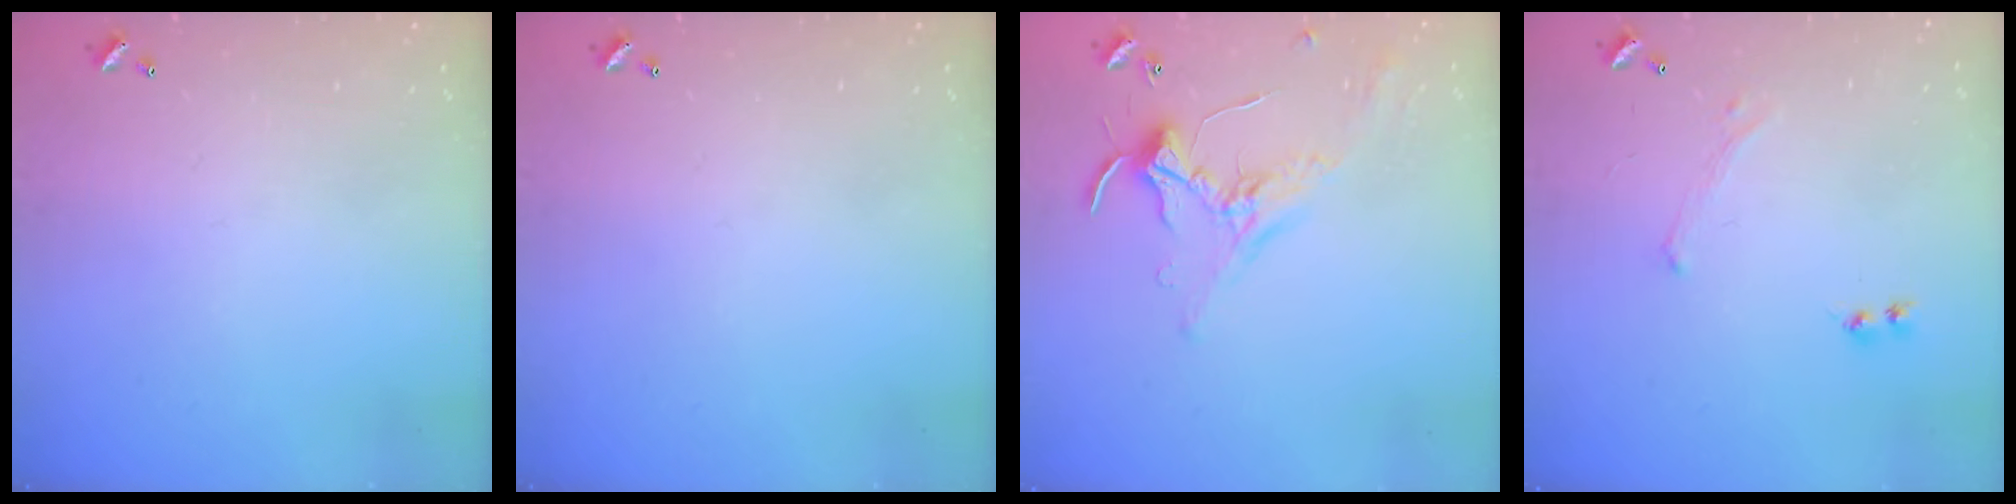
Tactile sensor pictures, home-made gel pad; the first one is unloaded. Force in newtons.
{"total": 0.0}
{"total": 0.8, "press": 0.7, "slide": 0.4}
{"total": 0.0}